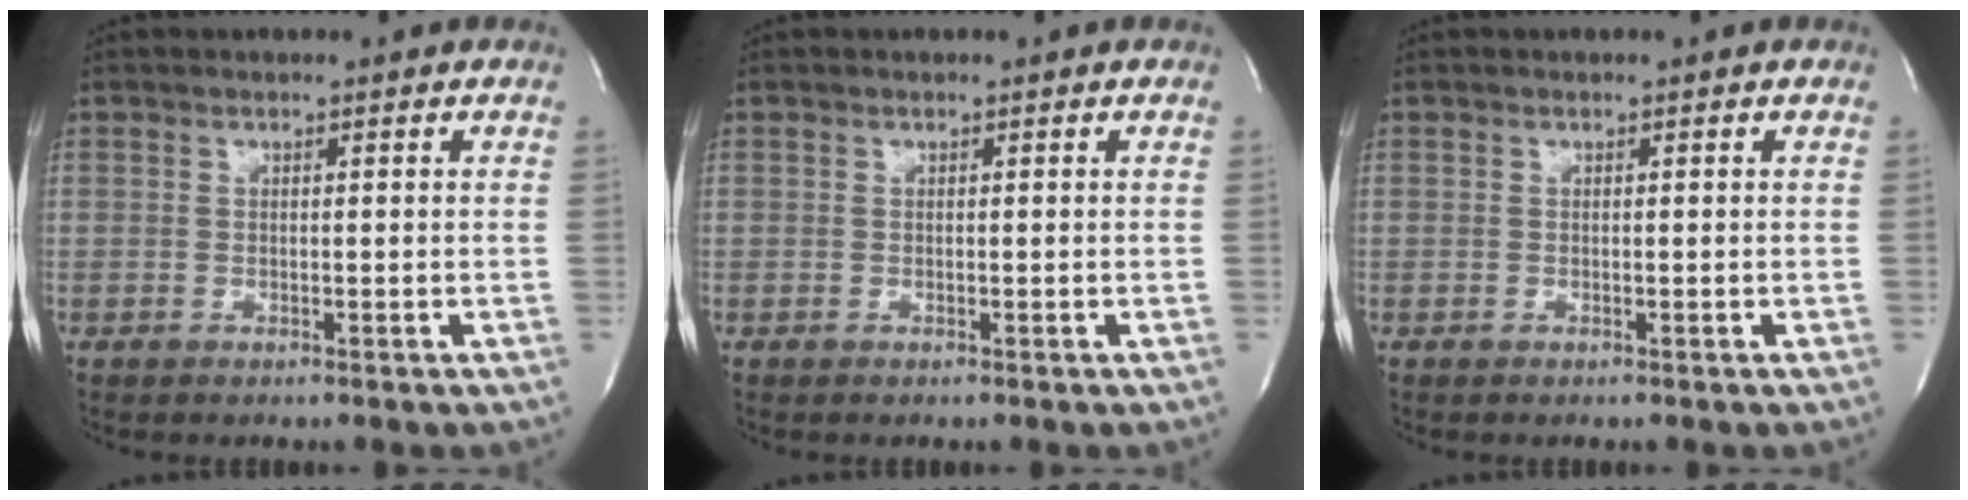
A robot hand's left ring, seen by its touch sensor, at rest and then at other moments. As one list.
[{"total": 0.0}, {"total": 0.0}]